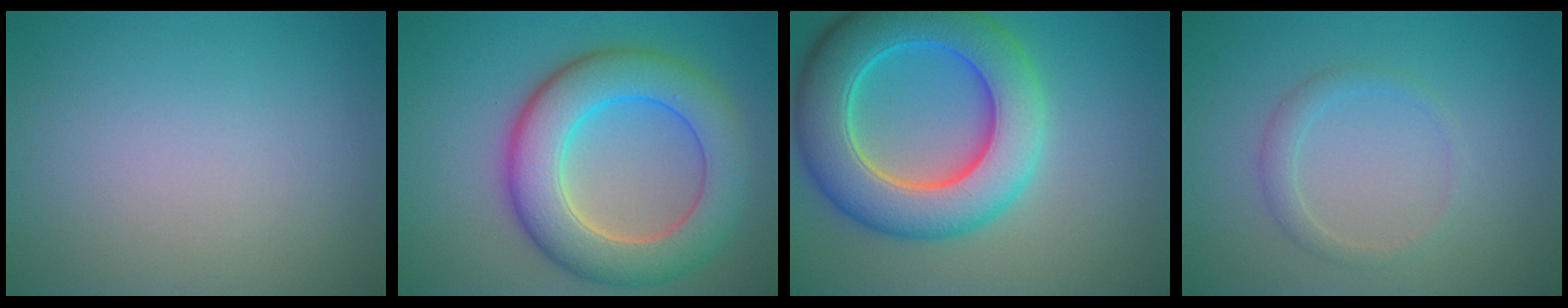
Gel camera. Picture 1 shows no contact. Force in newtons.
{"total": 8.8, "press": 8.8, "slide": 0.1}
{"total": 10.1, "press": 10.1, "slide": 0.6}
{"total": 1.5, "press": 1.5, "slide": 0.2}